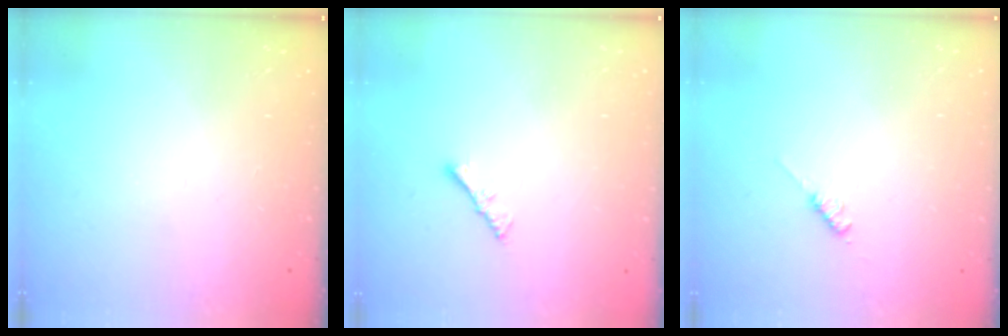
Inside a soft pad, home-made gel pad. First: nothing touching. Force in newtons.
{"total": 1.3, "press": 1.2, "slide": 0.4}
{"total": 2.8, "press": 2.8, "slide": 0.5}